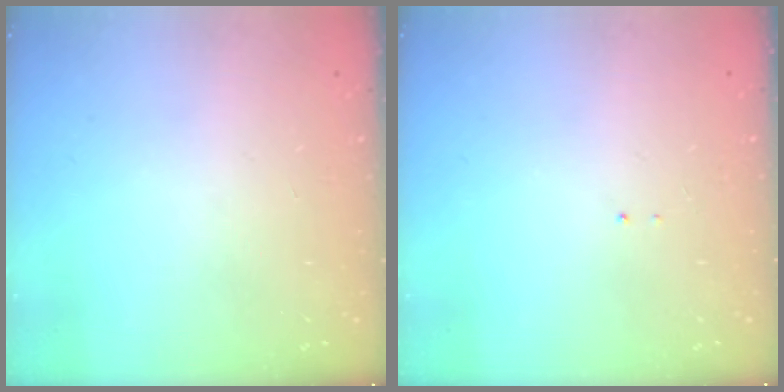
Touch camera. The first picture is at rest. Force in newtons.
{"total": 0.7, "press": 0.7, "slide": 0.1}